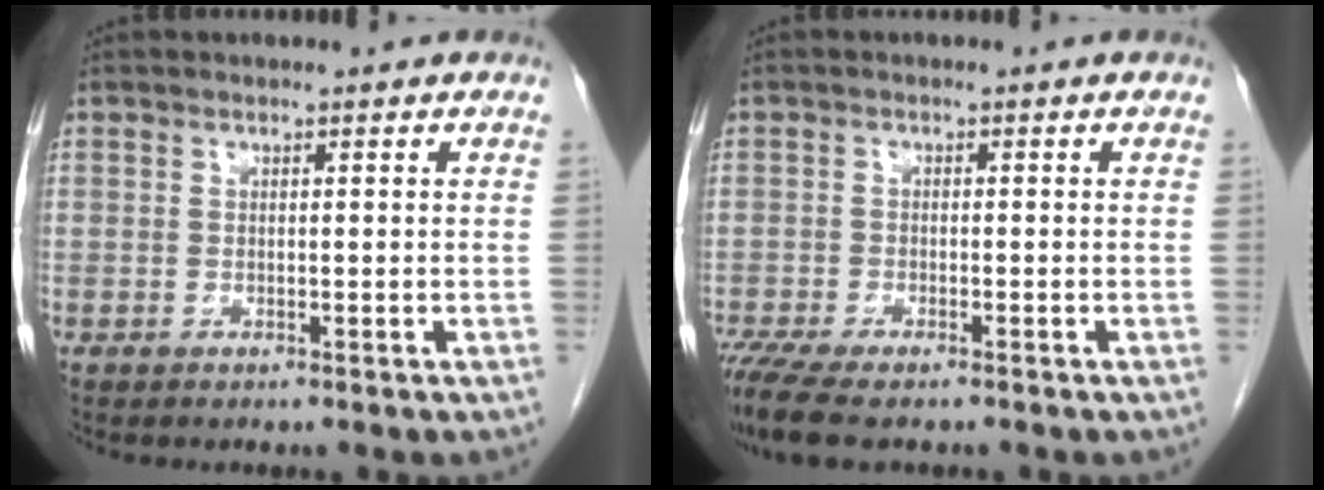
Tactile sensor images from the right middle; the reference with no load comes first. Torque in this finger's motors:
{"motor_torque": [1.11, -0.76, 0.16, 0.09]}